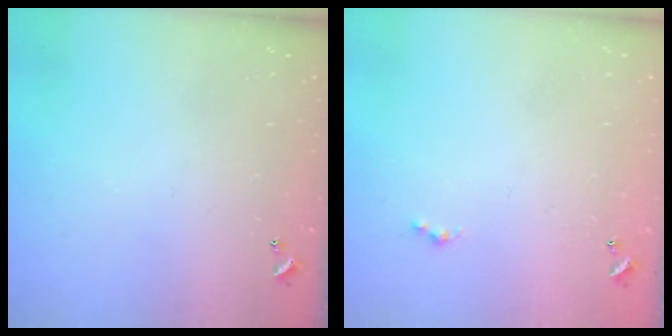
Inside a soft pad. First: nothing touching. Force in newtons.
{"total": 0.8, "press": 0.5, "slide": 0.5}